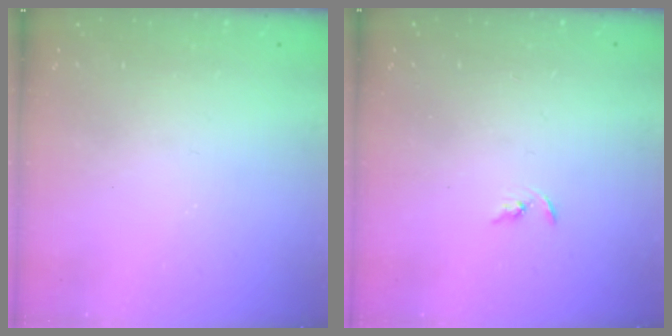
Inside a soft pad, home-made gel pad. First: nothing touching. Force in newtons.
{"total": 2.4, "press": 2.3, "slide": 0.2}